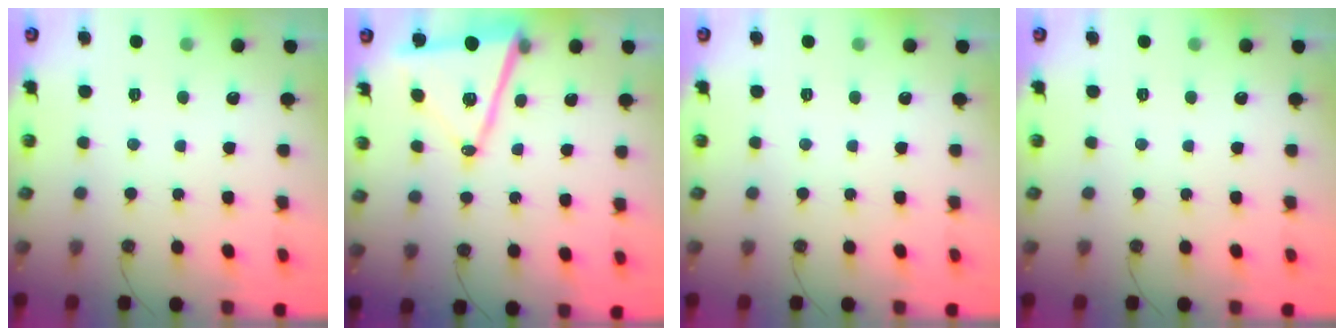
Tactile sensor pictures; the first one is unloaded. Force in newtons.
{"total": 14.1, "press": 13.9, "slide": 2.5}
{"total": 0.0}
{"total": 0.0}